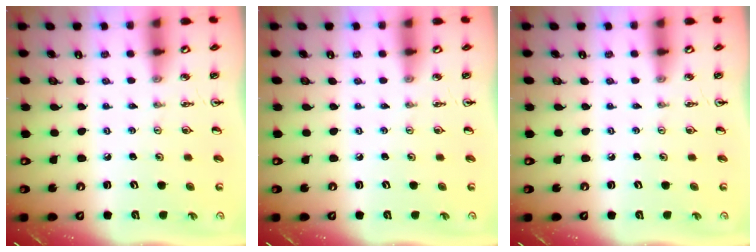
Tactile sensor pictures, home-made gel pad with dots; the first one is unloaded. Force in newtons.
{"total": 0.0}
{"total": 0.0}